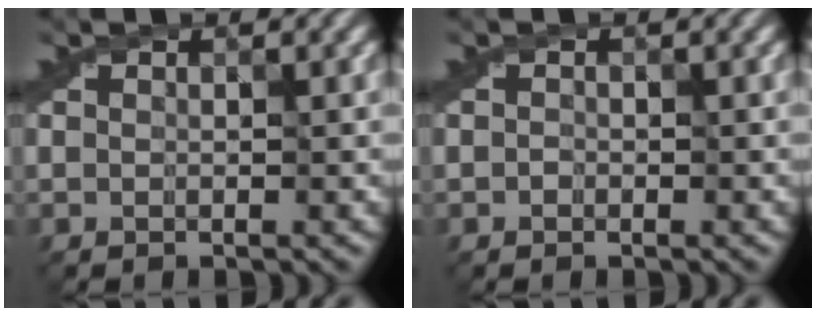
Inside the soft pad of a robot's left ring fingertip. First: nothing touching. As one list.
[{"total": 0.0}]